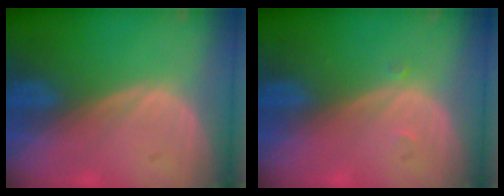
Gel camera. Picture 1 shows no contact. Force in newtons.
{"total": 0.7, "press": 0.5, "slide": 0.5}